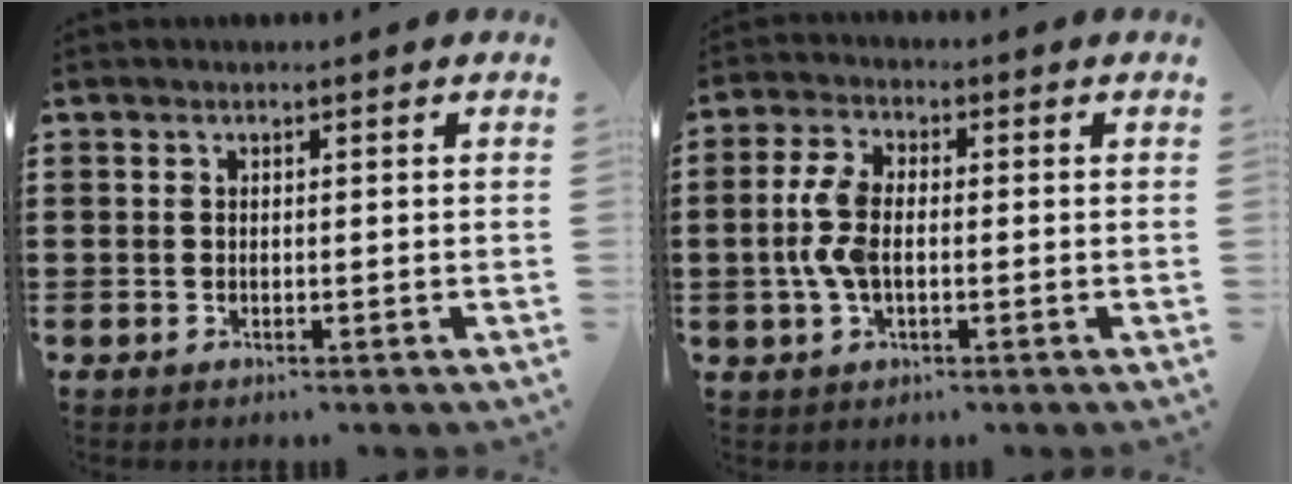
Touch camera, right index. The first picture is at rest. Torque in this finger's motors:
{"motor_torque": [0.19, 0.21, 0.20, 0.13]}